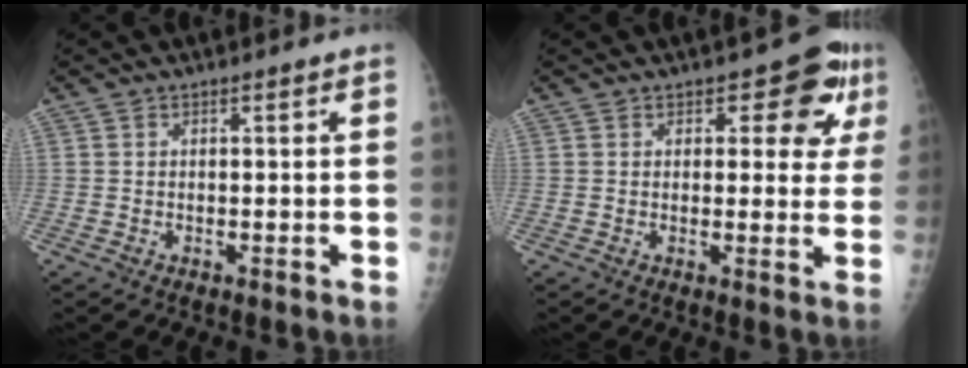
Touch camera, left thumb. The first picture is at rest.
{"total": 7.8, "force": [3.4, 4.4, 5.4], "torque": [-0.020, -0.008, 0.034]}